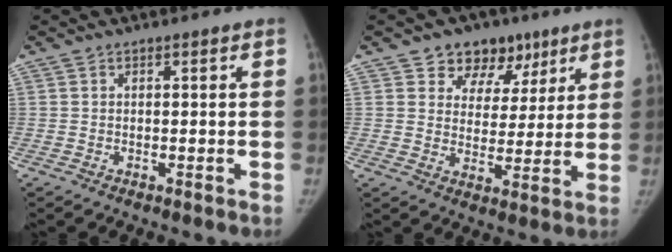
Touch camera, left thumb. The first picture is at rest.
{"total": 10.2, "force": [6.3, 7.5, 2.8], "torque": [0.010, -0.019, 0.095]}